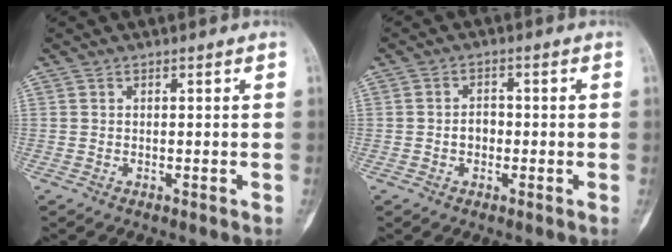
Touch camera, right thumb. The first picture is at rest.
{"total": 2.8, "force": [-0.6, 2.3, 1.5], "torque": [-0.009, 0.010, -0.017]}